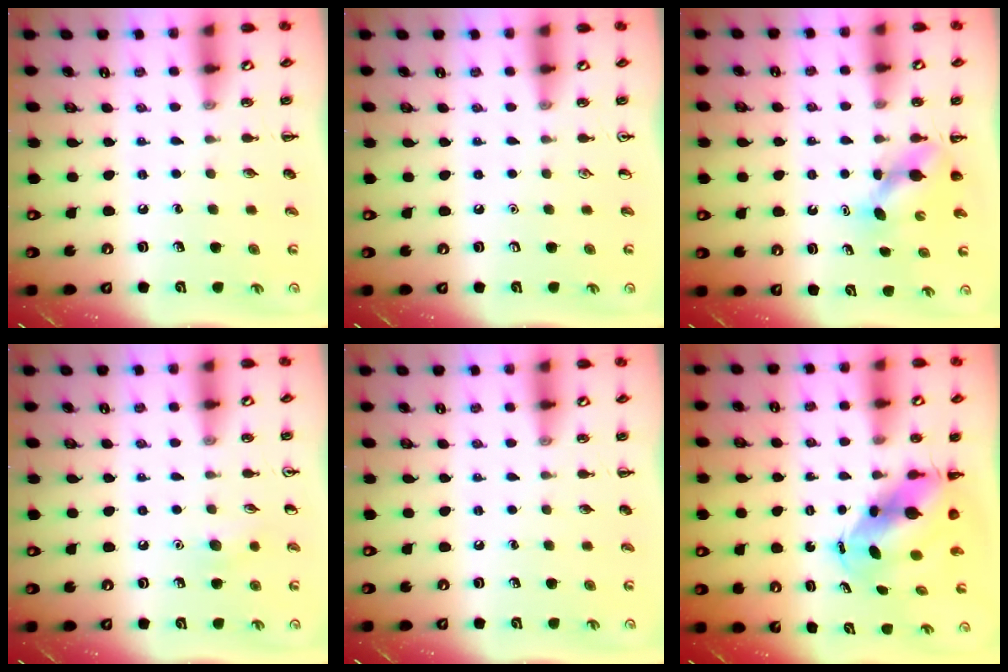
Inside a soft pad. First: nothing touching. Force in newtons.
{"total": 0.0}
{"total": 4.6, "press": 4.5, "slide": 0.6}
{"total": 5.4, "press": 5.2, "slide": 1.6}
{"total": 0.0}
{"total": 6.7, "press": 6.5, "slide": 1.7}